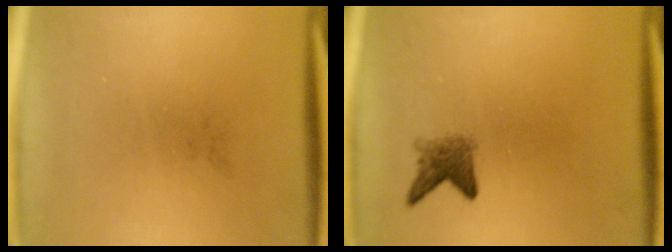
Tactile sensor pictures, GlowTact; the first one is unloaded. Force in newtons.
{"total": 2.6}